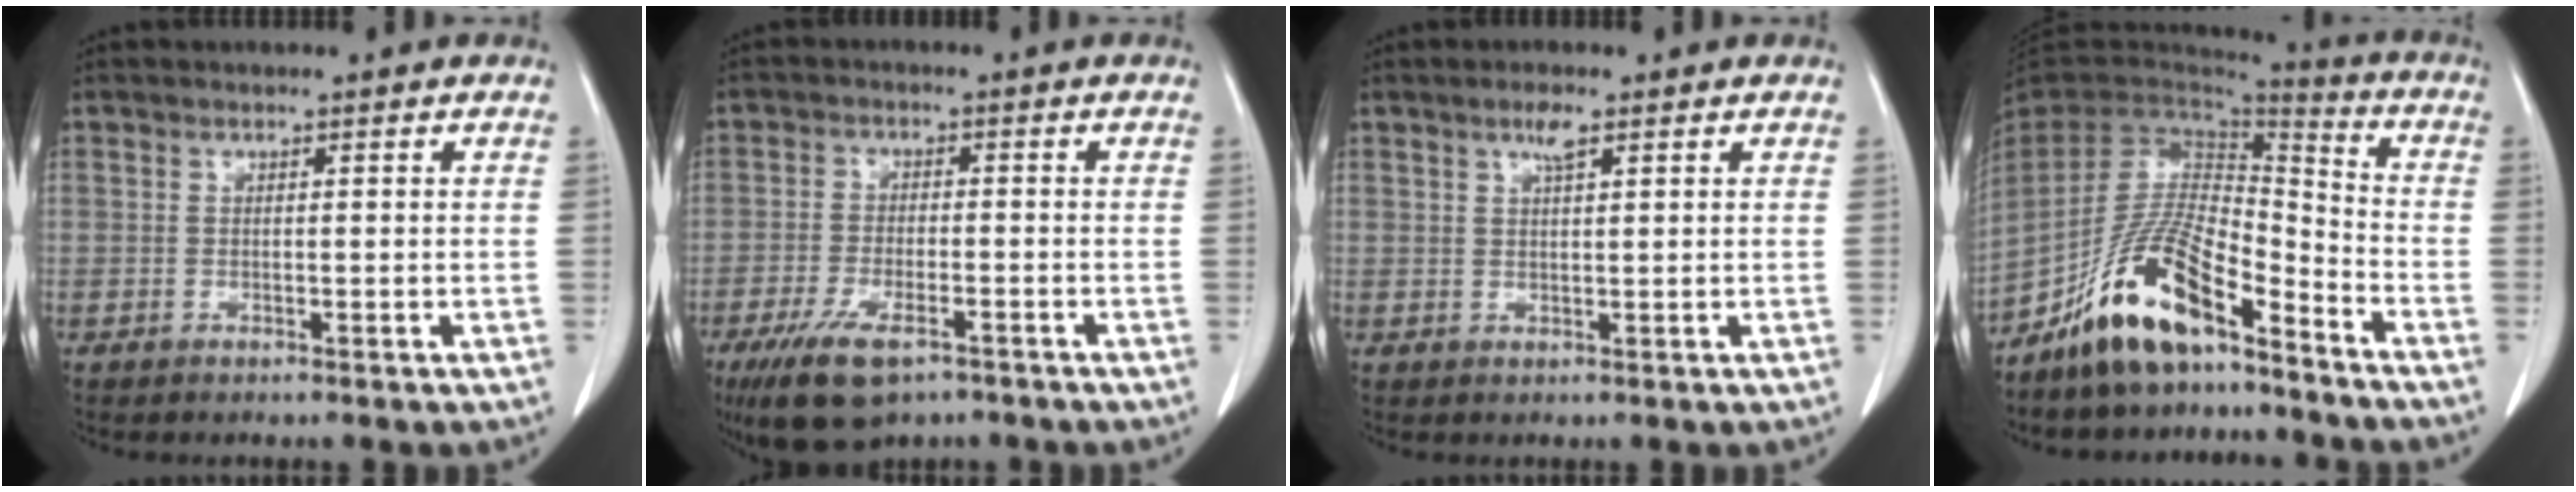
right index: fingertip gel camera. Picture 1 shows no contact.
{"total": 9.0, "force": [-5.8, 3.3, 6.1], "torque": [-0.118, -0.015, -0.097]}
{"total": 2.4, "force": [1.5, 0.5, 1.8], "torque": [-0.035, 0.004, 0.026]}
{"total": 14.2, "force": [-9.8, 3.9, 9.5], "torque": [-0.194, 0.010, -0.182]}